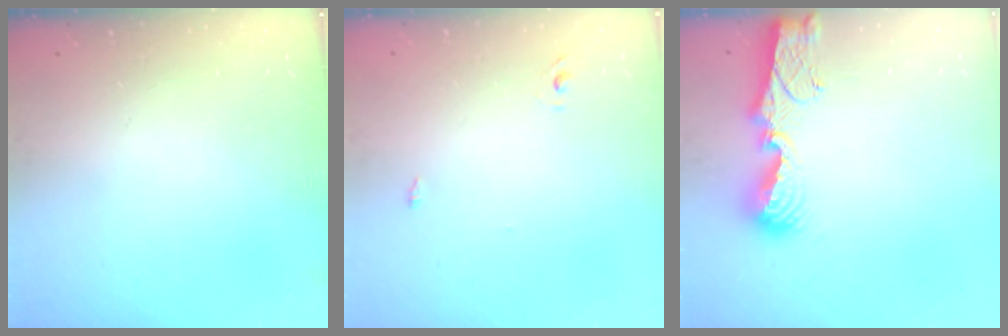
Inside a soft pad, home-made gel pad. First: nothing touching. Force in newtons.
{"total": 2.4, "press": 2.2, "slide": 1.0}
{"total": 9.2, "press": 9.2, "slide": 1.1}